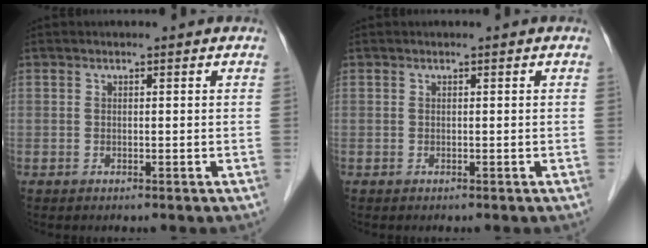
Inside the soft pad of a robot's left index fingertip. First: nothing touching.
{"total": 0.0}